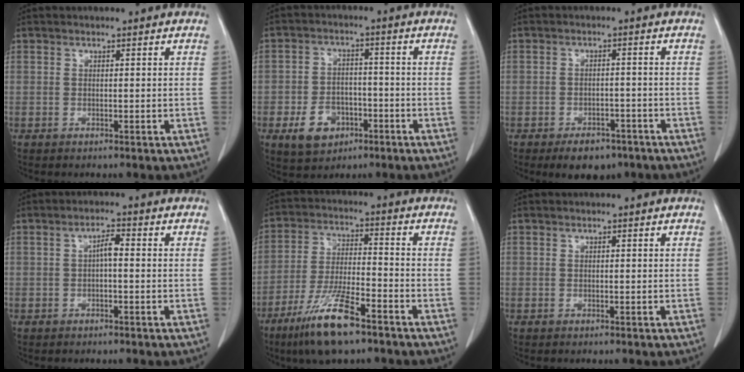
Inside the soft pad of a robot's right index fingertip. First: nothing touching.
{"total": 7.0, "force": [-3.1, 5.1, 3.7], "torque": [-0.074, 0.006, -0.042]}
{"total": 6.0, "force": [-4.3, 3.1, 2.8], "torque": [-0.039, 0.001, -0.059]}
{"total": 2.3, "force": [-0.1, 0.6, 2.2], "torque": [-0.039, 0.006, -0.004]}
{"total": 11.9, "force": [-7.7, 1.8, 8.9], "torque": [-0.181, -0.027, -0.138]}
{"total": 0.0}